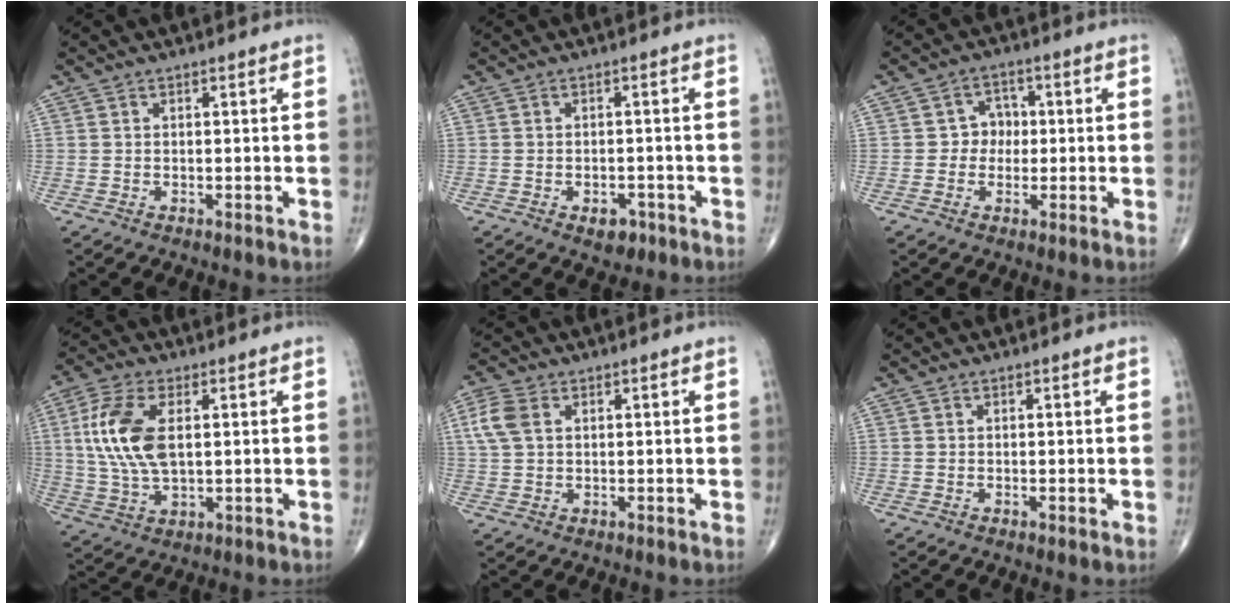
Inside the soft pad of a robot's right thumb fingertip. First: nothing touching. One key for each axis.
{"total": 3.4, "fx": -1.8, "fy": 2.1, "fz": 2.0, "tx": -0.016, "ty": 0.008, "tz": -0.020}
{"total": 4.3, "fx": -0.1, "fy": 3.9, "fz": 1.8, "tx": 0.007, "ty": 0.012, "tz": -0.012}
{"total": 12.7, "fx": 2.2, "fy": 6.5, "fz": 10.6, "tx": -0.230, "ty": -0.001, "tz": 0.044}
{"total": 5.3, "fx": 1.6, "fy": 3.5, "fz": 3.7, "tx": -0.091, "ty": 0.010, "tz": 0.031}
{"total": 0.5, "fx": 0.0, "fy": 0.1, "fz": 0.5, "tx": -0.012, "ty": -0.002, "tz": -0.001}